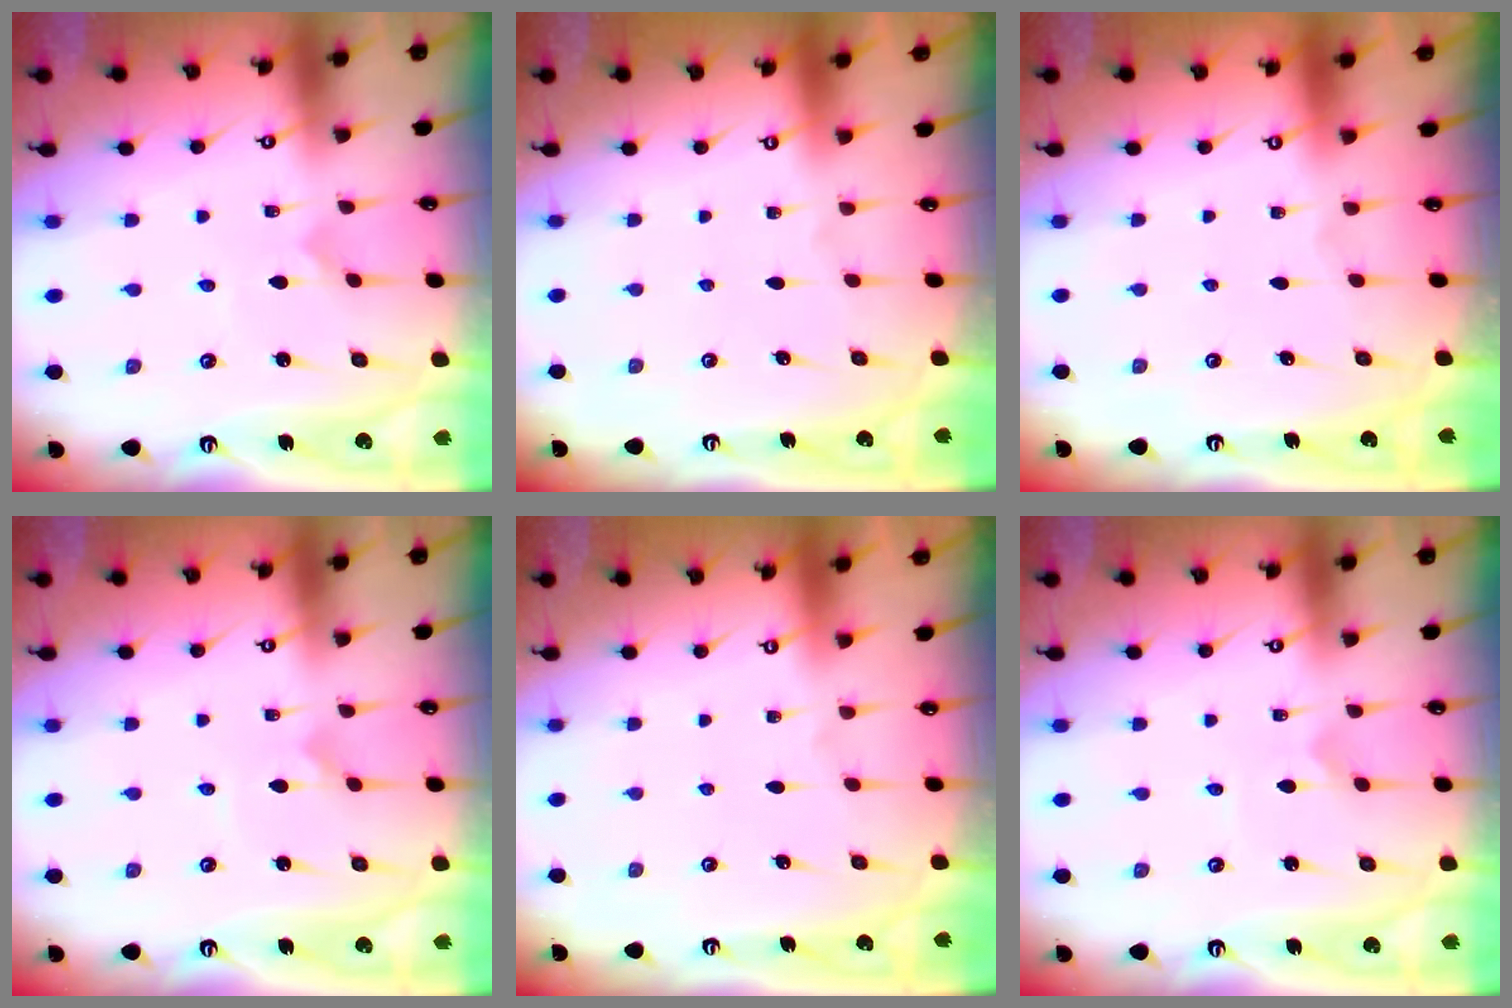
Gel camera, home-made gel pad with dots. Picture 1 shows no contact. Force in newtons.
{"total": 0.0}
{"total": 0.0}
{"total": 1.1, "press": 1.1, "slide": 0.0}
{"total": 0.0}
{"total": 0.8, "press": 0.8, "slide": 0.1}